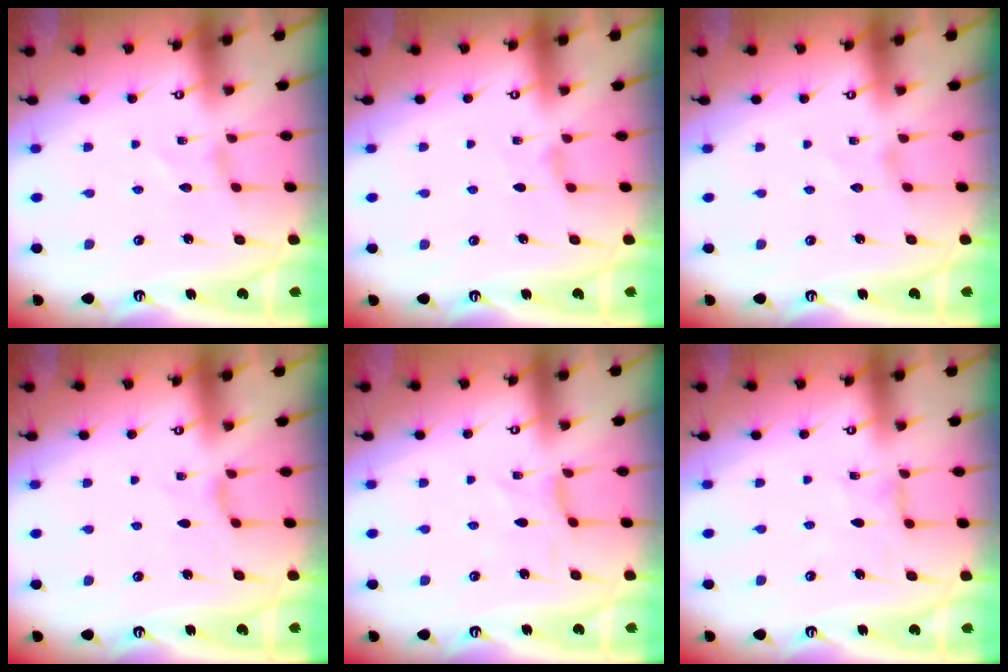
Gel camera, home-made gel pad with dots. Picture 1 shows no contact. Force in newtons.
{"total": 2.1, "press": 2.1, "slide": 0.4}
{"total": 0.0}
{"total": 1.7, "press": 1.6, "slide": 0.4}
{"total": 0.0}
{"total": 1.0, "press": 1.0, "slide": 0.1}